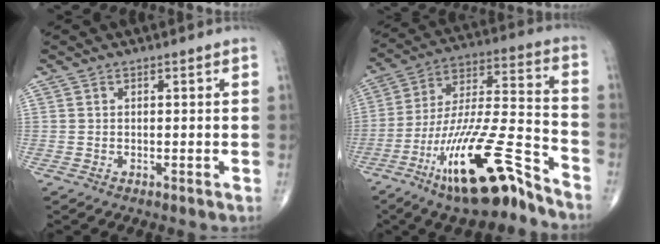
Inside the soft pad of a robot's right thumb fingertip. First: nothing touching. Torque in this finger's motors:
{"motor_torque": [3.83, 1.18, 1.92, -0.85, 0.57]}